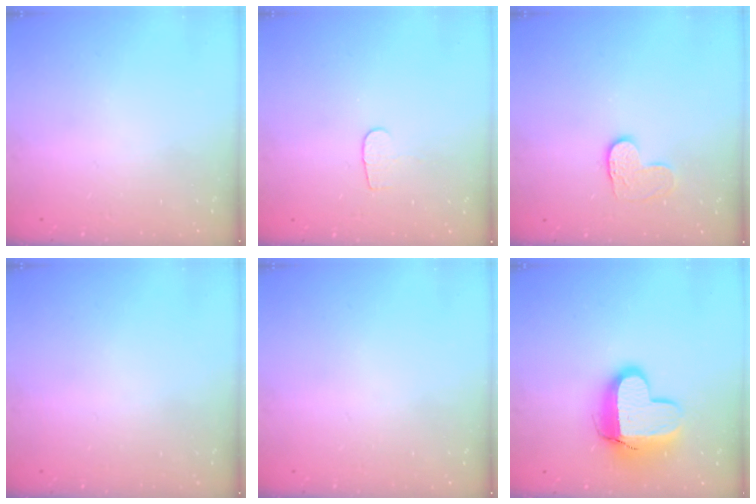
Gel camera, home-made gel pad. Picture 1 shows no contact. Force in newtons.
{"total": 4.7, "press": 4.6, "slide": 0.4}
{"total": 7.6, "press": 7.6, "slide": 0.4}
{"total": 0.0}
{"total": 0.0}
{"total": 12.7, "press": 12.7, "slide": 1.4}